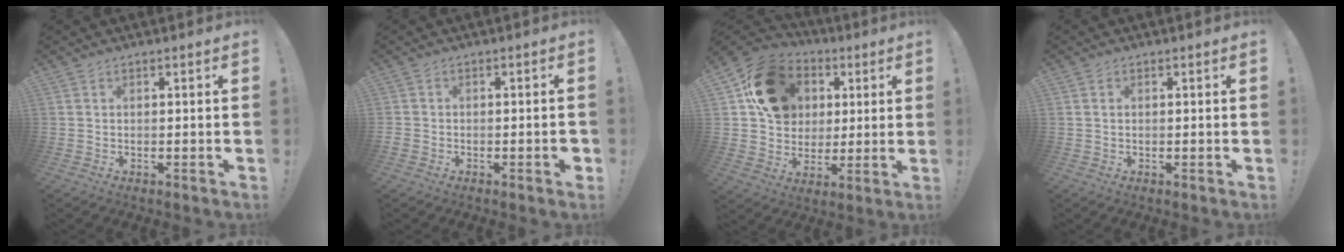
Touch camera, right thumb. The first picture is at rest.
{"total": 2.8, "force": [-1.6, 1.2, 1.9], "torque": [-0.029, 0.011, -0.026]}
{"total": 19.1, "force": [6.0, 15.6, 9.3], "torque": [-0.117, -0.016, 0.132]}
{"total": 0.7, "force": [0.3, 0.5, 0.3], "torque": [-0.008, 0.003, 0.005]}